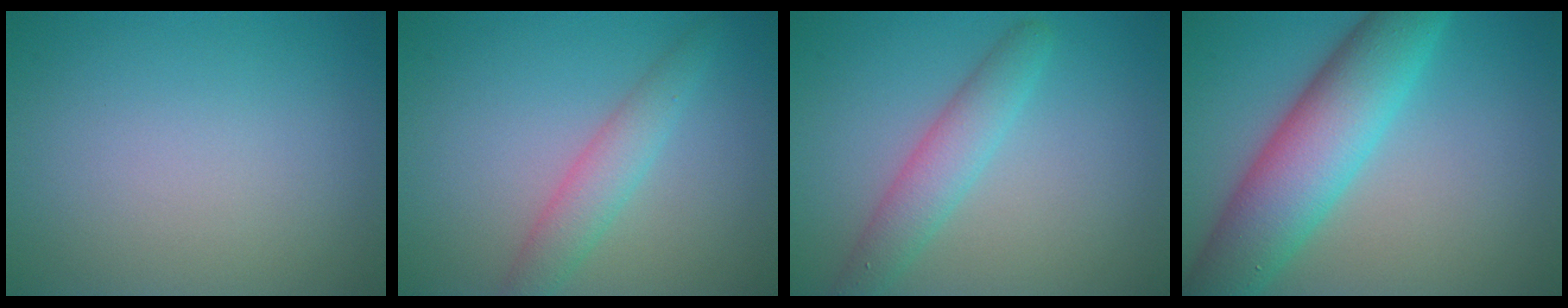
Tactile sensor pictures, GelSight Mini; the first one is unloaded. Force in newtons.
{"total": 2.9, "press": 2.9, "slide": 0.1}
{"total": 3.4, "press": 3.4, "slide": 0.0}
{"total": 8.5, "press": 8.5, "slide": 0.1}